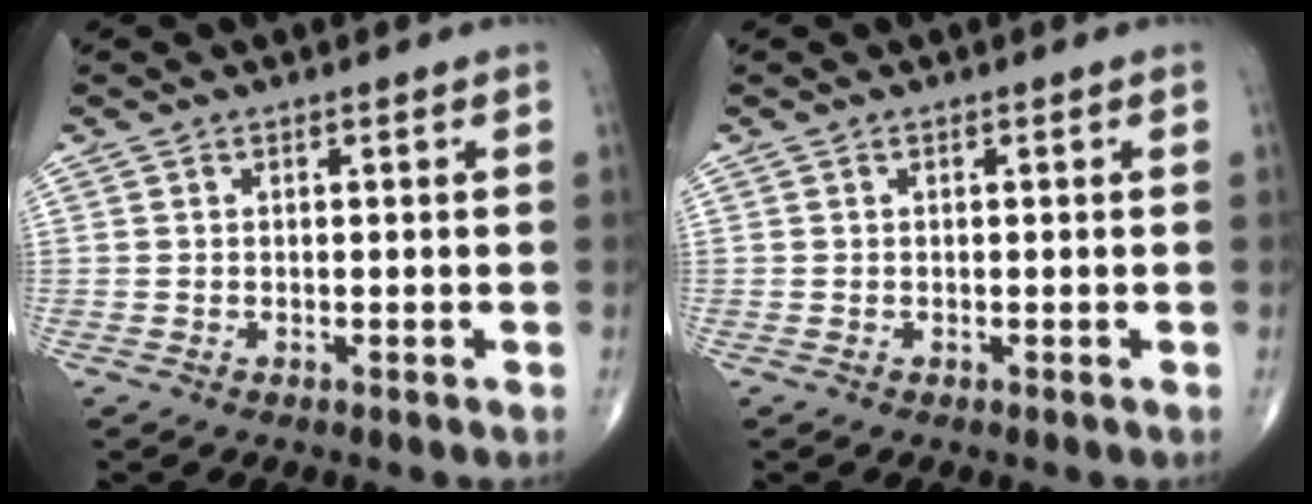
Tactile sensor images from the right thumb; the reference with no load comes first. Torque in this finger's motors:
{"motor_torque": [0.00, 0.00, 0.00, 0.00, 0.00]}